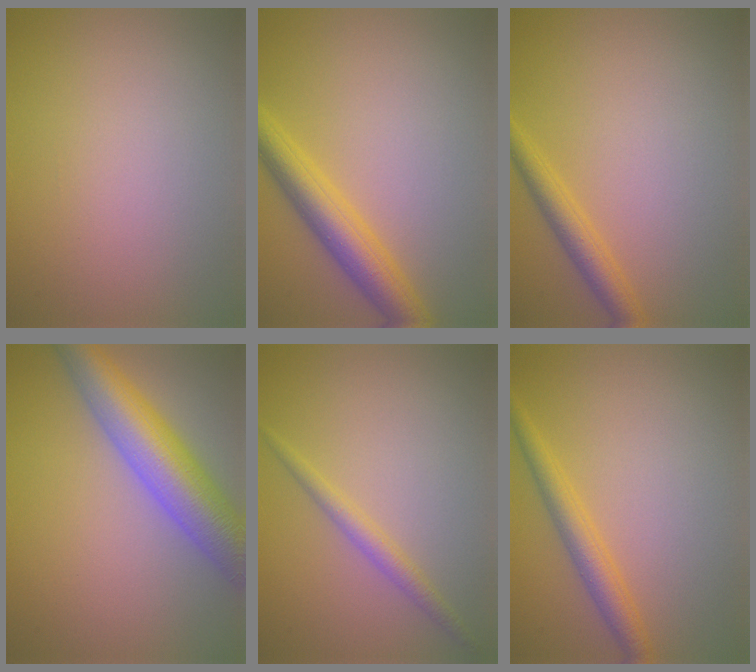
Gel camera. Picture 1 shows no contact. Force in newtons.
{"total": 4.5, "press": 4.5, "slide": 0.2}
{"total": 2.4, "press": 2.4, "slide": 0.1}
{"total": 8.1, "press": 8.1, "slide": 0.3}
{"total": 1.7, "press": 1.7, "slide": 0.1}
{"total": 2.7, "press": 2.7, "slide": 0.2}